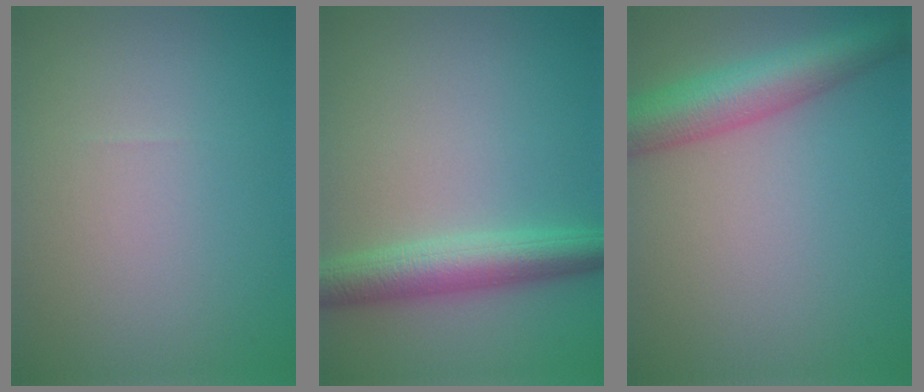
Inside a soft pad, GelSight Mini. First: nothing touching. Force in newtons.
{"total": 4.5, "press": 4.5, "slide": 0.1}
{"total": 6.1, "press": 6.1, "slide": 0.2}